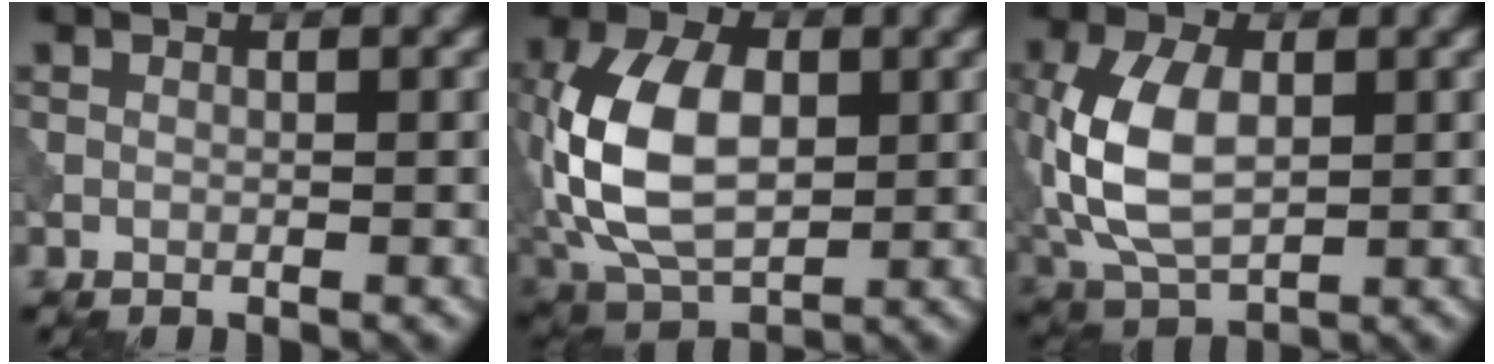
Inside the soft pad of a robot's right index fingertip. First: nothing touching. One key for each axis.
{"total": 10.7, "fx": 0.2, "fy": 6.6, "fz": 8.4, "tx": -0.188, "ty": 0.009, "tz": -0.003}
{"total": 8.3, "fx": 0.2, "fy": 4.9, "fz": 6.6, "tx": -0.155, "ty": 0.007, "tz": 0.002}